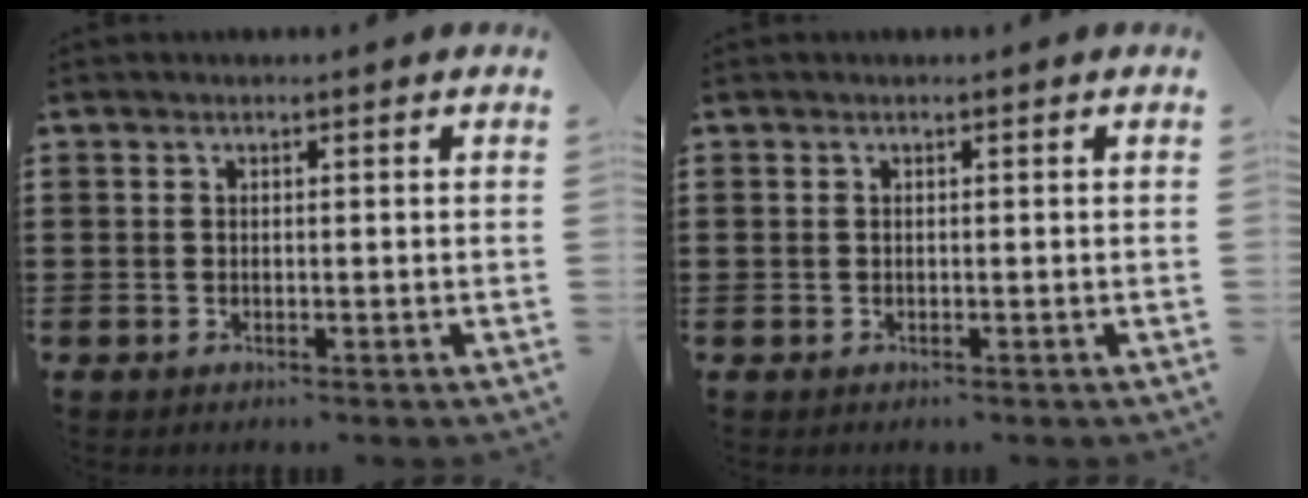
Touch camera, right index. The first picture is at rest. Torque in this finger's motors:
{"motor_torque": [1.75, 0.39, -0.01, -0.01]}